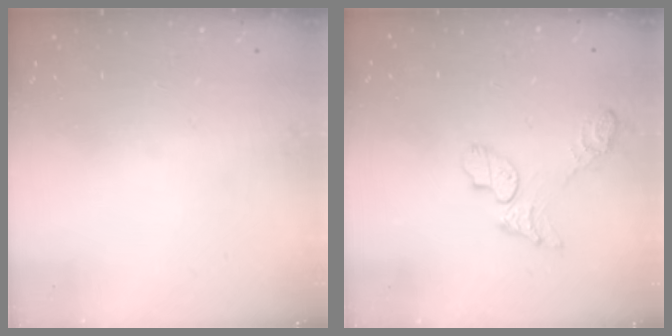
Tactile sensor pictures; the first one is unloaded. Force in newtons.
{"total": 7.5, "press": 7.5, "slide": 0.3}